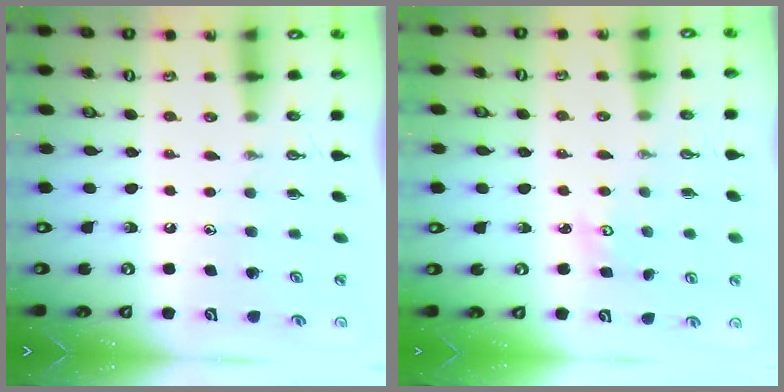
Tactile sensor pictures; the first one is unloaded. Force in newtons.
{"total": 3.1, "press": 3.1, "slide": 0.3}